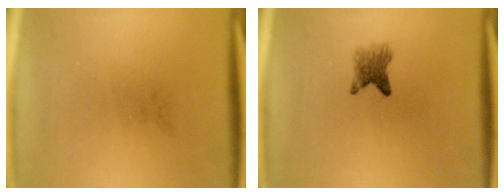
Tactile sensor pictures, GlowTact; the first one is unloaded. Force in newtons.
{"total": 2.9}